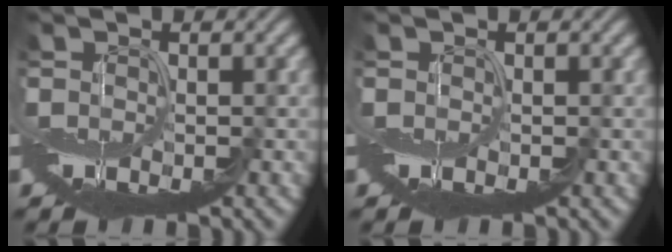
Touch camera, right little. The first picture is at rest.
{"total": 0.0}